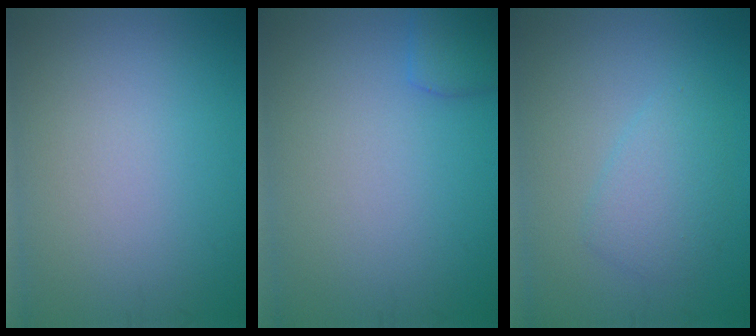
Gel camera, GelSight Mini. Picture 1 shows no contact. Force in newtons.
{"total": 2.0, "press": 2.0, "slide": 0.1}
{"total": 2.6, "press": 2.5, "slide": 0.1}